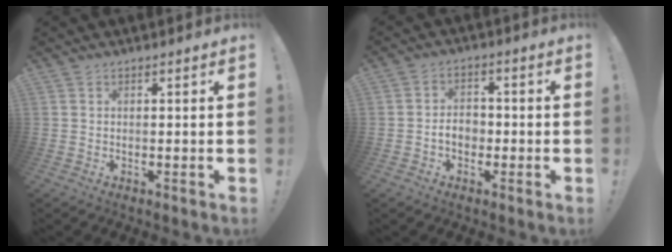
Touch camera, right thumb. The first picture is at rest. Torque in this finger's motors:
{"motor_torque": [1.15, 0.52, 0.24, -0.28, -0.01]}